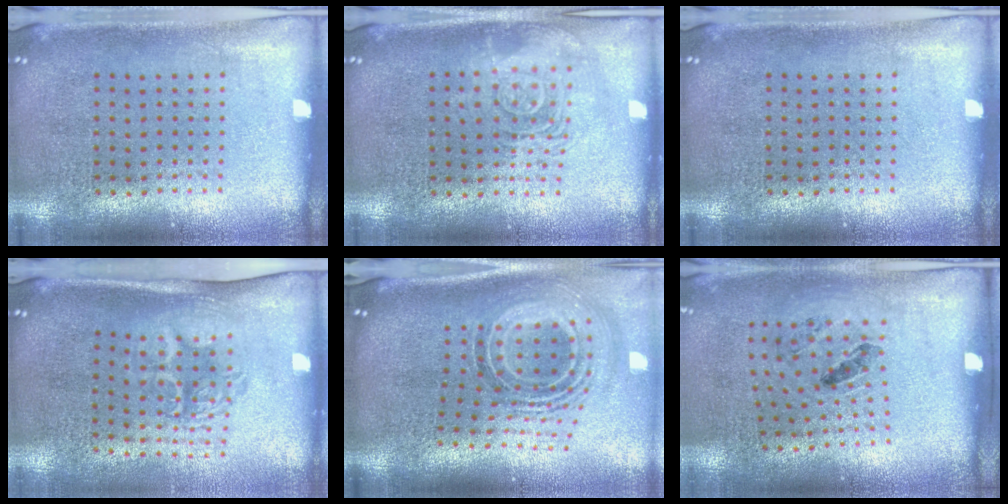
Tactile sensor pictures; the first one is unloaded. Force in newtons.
{"total": 2.5, "press": 2.5, "slide": 0.5}
{"total": 0.0}
{"total": 1.7, "press": 1.3, "slide": 1.2}
{"total": 1.9, "press": 1.3, "slide": 1.3}
{"total": 1.4, "press": 0.8, "slide": 1.2}